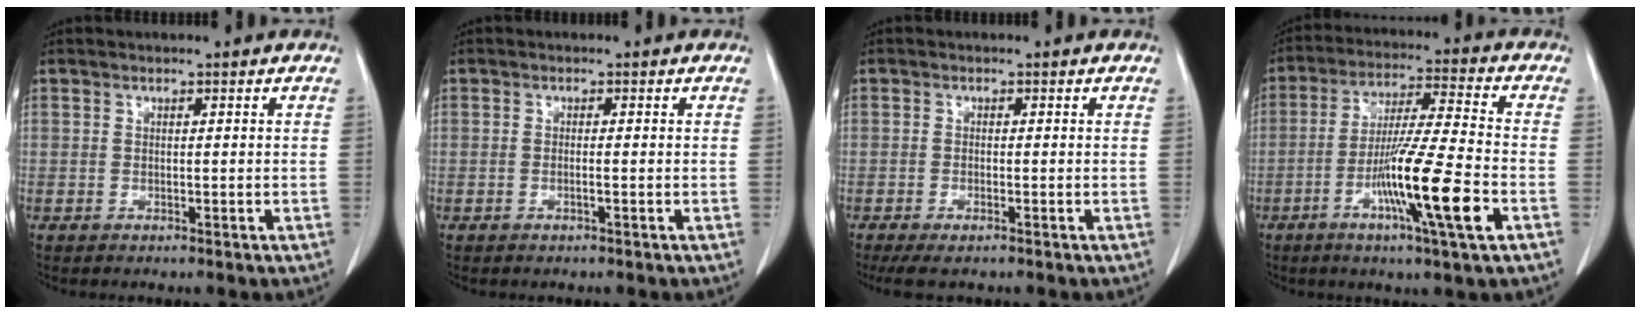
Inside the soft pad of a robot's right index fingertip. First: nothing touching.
{"total": 0.8, "force": [-0.3, -0.1, 0.8], "torque": [-0.017, 0.000, -0.005]}
{"total": 3.7, "force": [-2.6, 0.7, 2.6], "torque": [-0.044, -0.009, -0.042]}
{"total": 14.4, "force": [-5.2, -0.5, 13.4], "torque": [-0.246, -0.017, -0.097]}